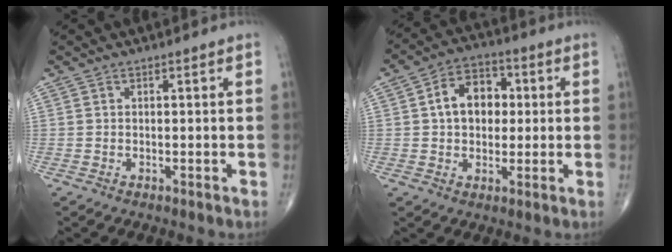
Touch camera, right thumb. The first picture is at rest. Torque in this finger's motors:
{"motor_torque": [-0.19, 0.29, 0.81, 0.15, 0.14]}